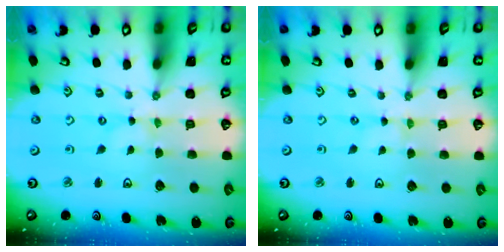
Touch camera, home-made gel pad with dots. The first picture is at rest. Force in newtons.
{"total": 0.0}